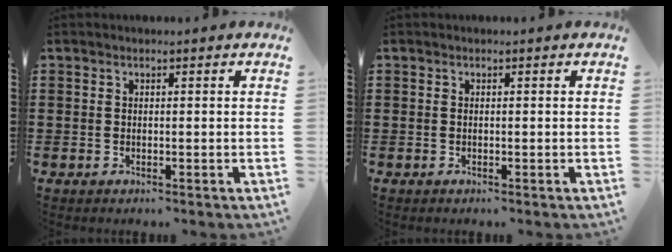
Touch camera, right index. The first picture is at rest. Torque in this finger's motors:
{"motor_torque": [-0.82, 1.32, -0.02, 0.00]}